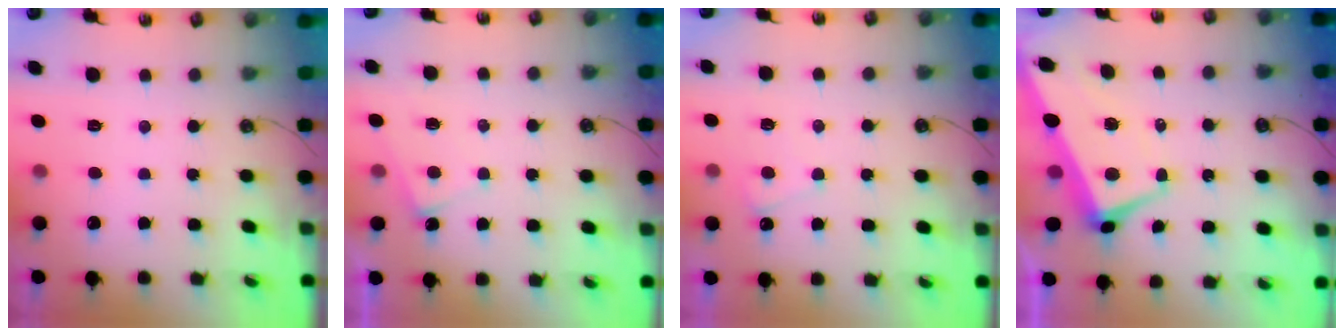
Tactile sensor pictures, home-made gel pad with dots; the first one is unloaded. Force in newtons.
{"total": 3.8, "press": 3.7, "slide": 0.3}
{"total": 2.2, "press": 2.2, "slide": 0.5}
{"total": 1.6, "press": 1.0, "slide": 1.3}